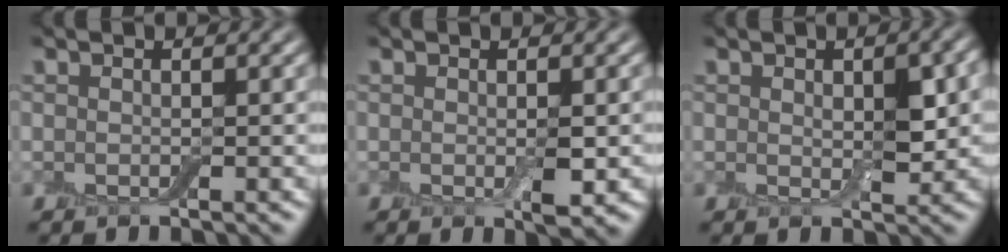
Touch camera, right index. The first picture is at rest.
{"total": 2.1, "force": [-0.3, 0.5, 2.0], "torque": [-0.032, -0.006, -0.002]}
{"total": 3.6, "force": [0.3, 1.8, 3.2], "torque": [-0.051, -0.004, 0.008]}